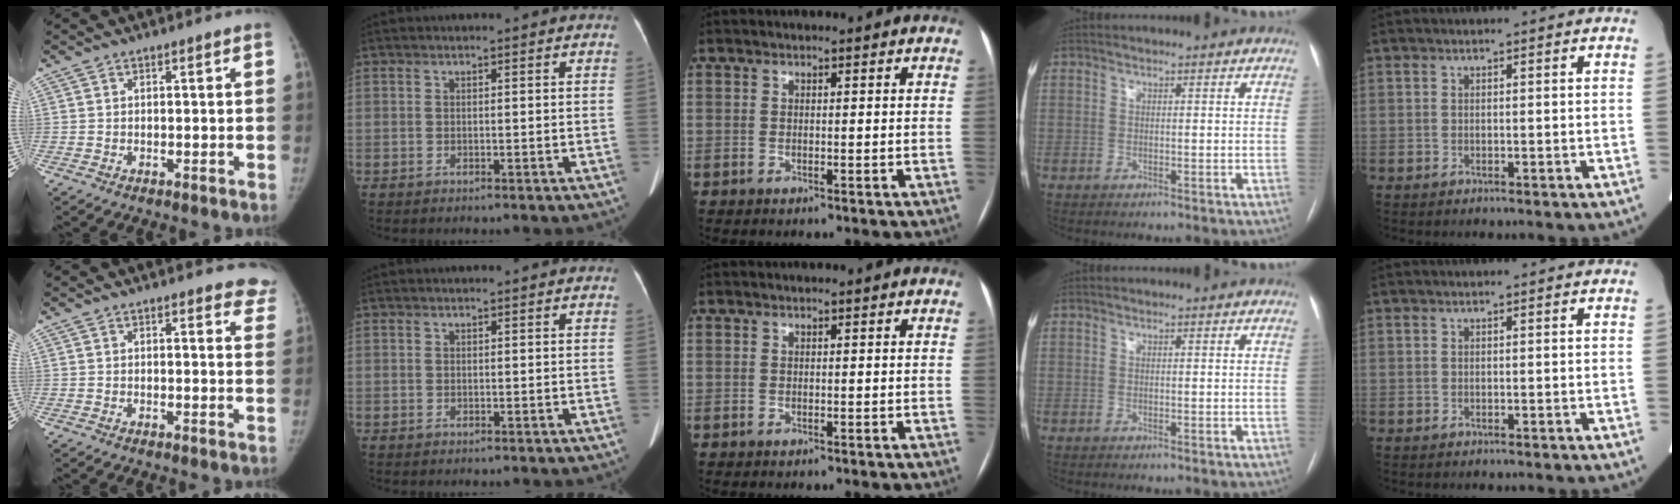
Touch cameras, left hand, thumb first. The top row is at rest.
{"thumb": {"total": 6.7, "force": [6.0, 2.3, 1.7], "torque": [0.029, -0.024, 0.041]}}